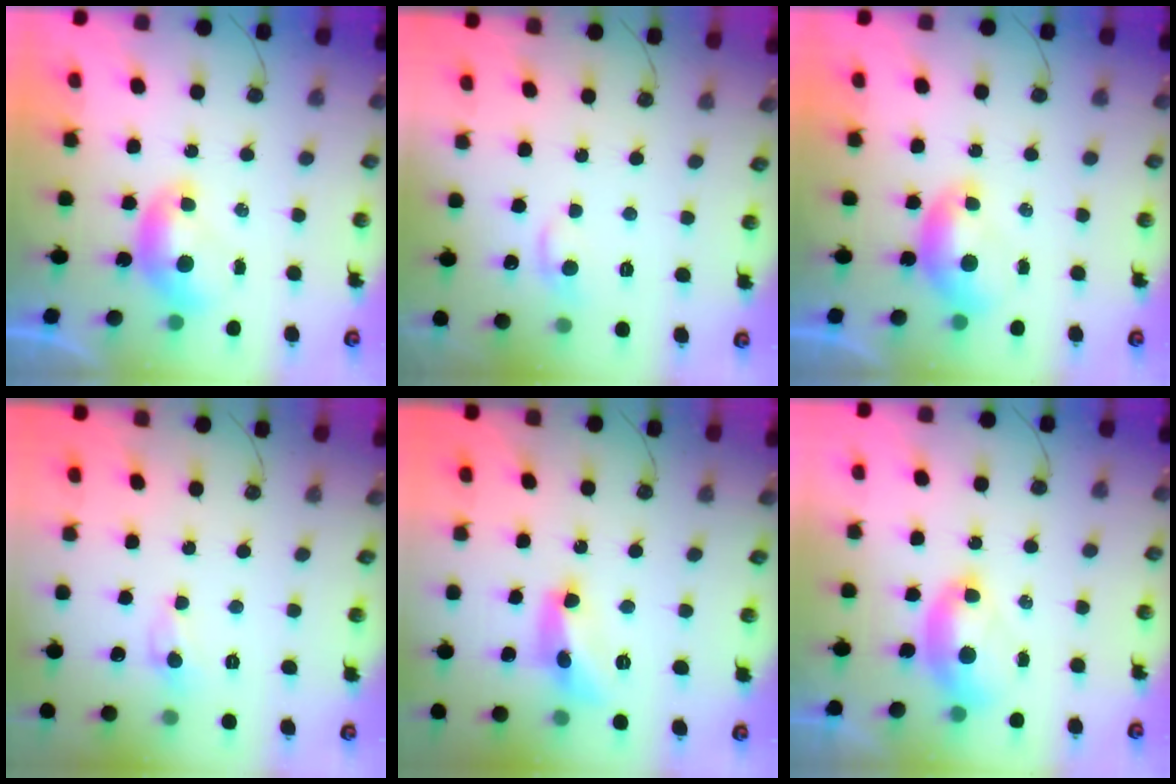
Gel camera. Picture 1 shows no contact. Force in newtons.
{"total": 0.8, "press": 0.0, "slide": 0.8}
{"total": 0.0}
{"total": 0.0}
{"total": 9.7, "press": 9.7, "slide": 0.8}
{"total": 2.5, "press": 2.4, "slide": 0.6}